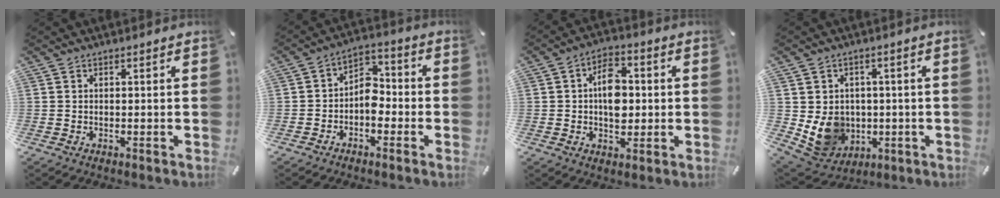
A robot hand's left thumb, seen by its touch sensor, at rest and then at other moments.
{"total": 6.9, "force": [-3.1, 4.8, 3.9], "torque": [-0.071, 0.015, -0.063]}
{"total": 9.0, "force": [0.2, 5.8, 6.8], "torque": [-0.102, 0.003, 0.001]}
{"total": 10.0, "force": [-0.4, 9.3, 3.6], "torque": [-0.079, -0.007, -0.001]}